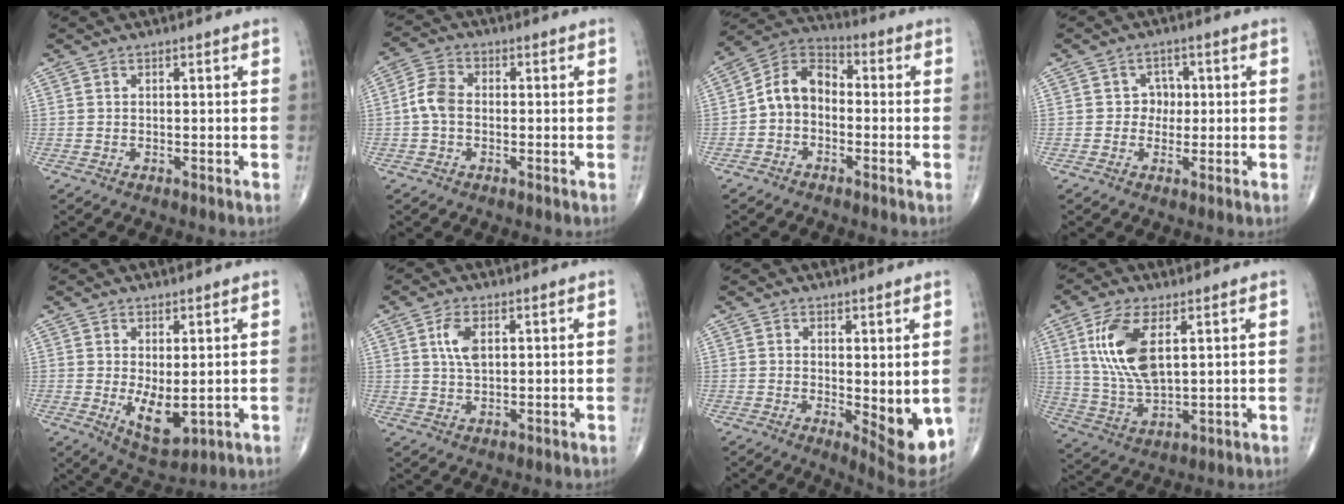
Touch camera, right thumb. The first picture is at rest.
{"total": 5.1, "force": [-0.6, 3.6, 3.7], "torque": [-0.072, 0.016, -0.022]}
{"total": 8.6, "force": [-1.4, 6.4, 5.6], "torque": [-0.082, 0.036, -0.045]}
{"total": 3.4, "force": [0.1, 3.1, 1.3], "torque": [0.009, 0.009, -0.007]}
{"total": 6.5, "force": [-0.2, 3.0, 5.8], "torque": [-0.084, -0.019, 0.013]}
{"total": 4.7, "force": [1.5, 2.3, 3.8], "torque": [-0.076, -0.002, 0.030]}
{"total": 8.6, "force": [-0.5, 3.1, 7.9], "torque": [-0.092, -0.023, 0.004]}
{"total": 12.5, "force": [4.1, 5.5, 10.5], "torque": [-0.220, -0.016, 0.088]}